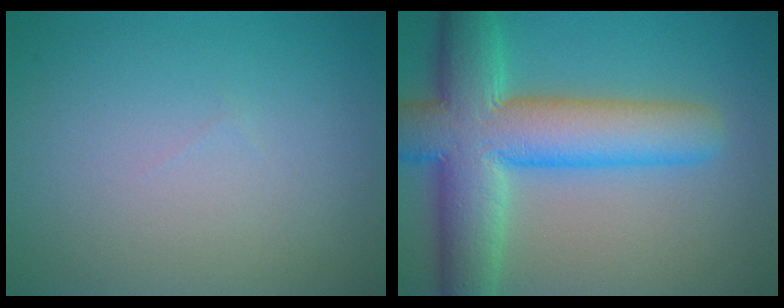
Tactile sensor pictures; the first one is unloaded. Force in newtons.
{"total": 11.2, "press": 11.2, "slide": 0.5}